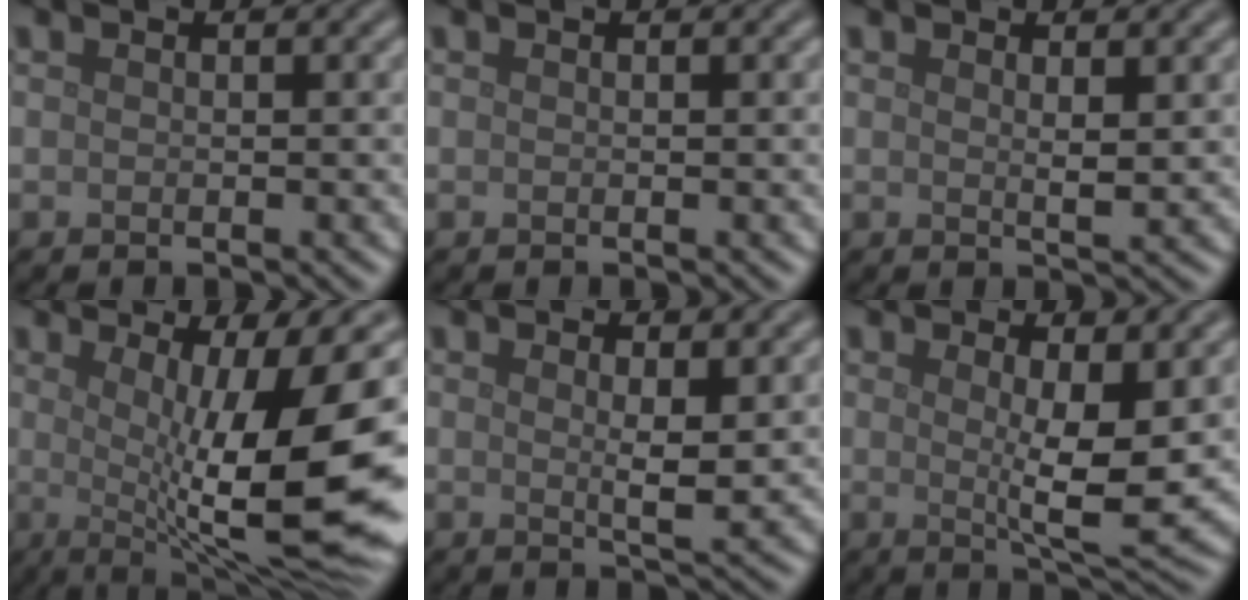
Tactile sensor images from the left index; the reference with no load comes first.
{"total": 0.0}
{"total": 1.6, "force": [0.8, 0.3, 1.3], "torque": [-0.020, -0.003, 0.011]}
{"total": 14.9, "force": [-0.1, 3.9, 14.4], "torque": [-0.185, 0.001, 0.000]}
{"total": 2.4, "force": [0.8, 0.4, 2.3], "torque": [-0.037, -0.008, 0.014]}
{"total": 5.7, "force": [0.9, 1.2, 5.5], "torque": [-0.083, -0.016, 0.020]}